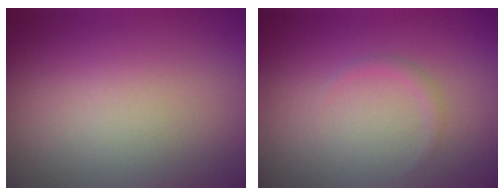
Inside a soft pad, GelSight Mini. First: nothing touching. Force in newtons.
{"total": 0.7, "press": 0.7, "slide": 0.0}